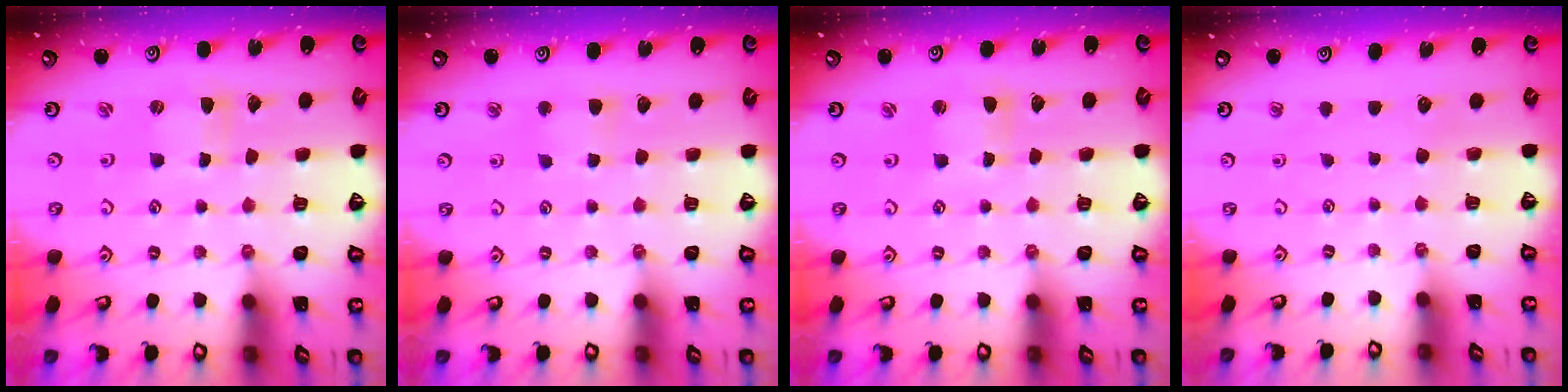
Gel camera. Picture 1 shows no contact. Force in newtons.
{"total": 3.5, "press": 3.5, "slide": 0.7}
{"total": 1.2, "press": 1.2, "slide": 0.3}
{"total": 0.0}